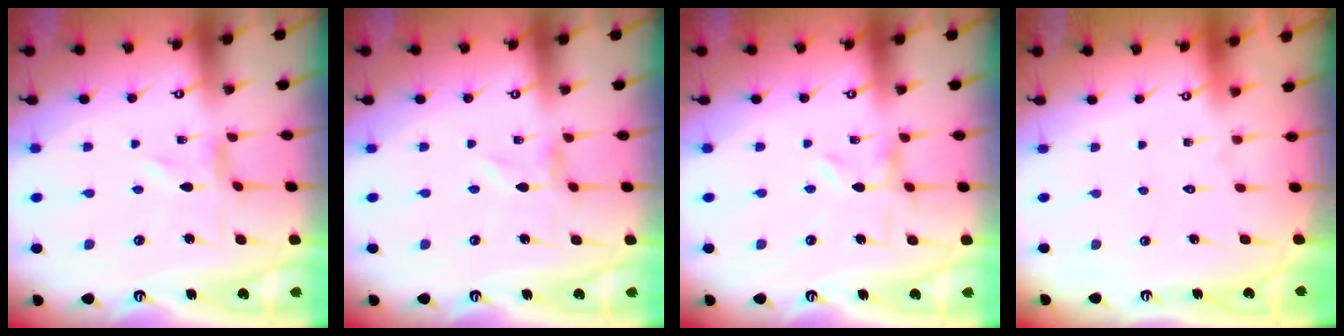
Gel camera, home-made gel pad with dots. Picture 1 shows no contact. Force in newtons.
{"total": 0.0}
{"total": 2.9, "press": 2.9, "slide": 0.4}
{"total": 1.7, "press": 1.7, "slide": 0.1}